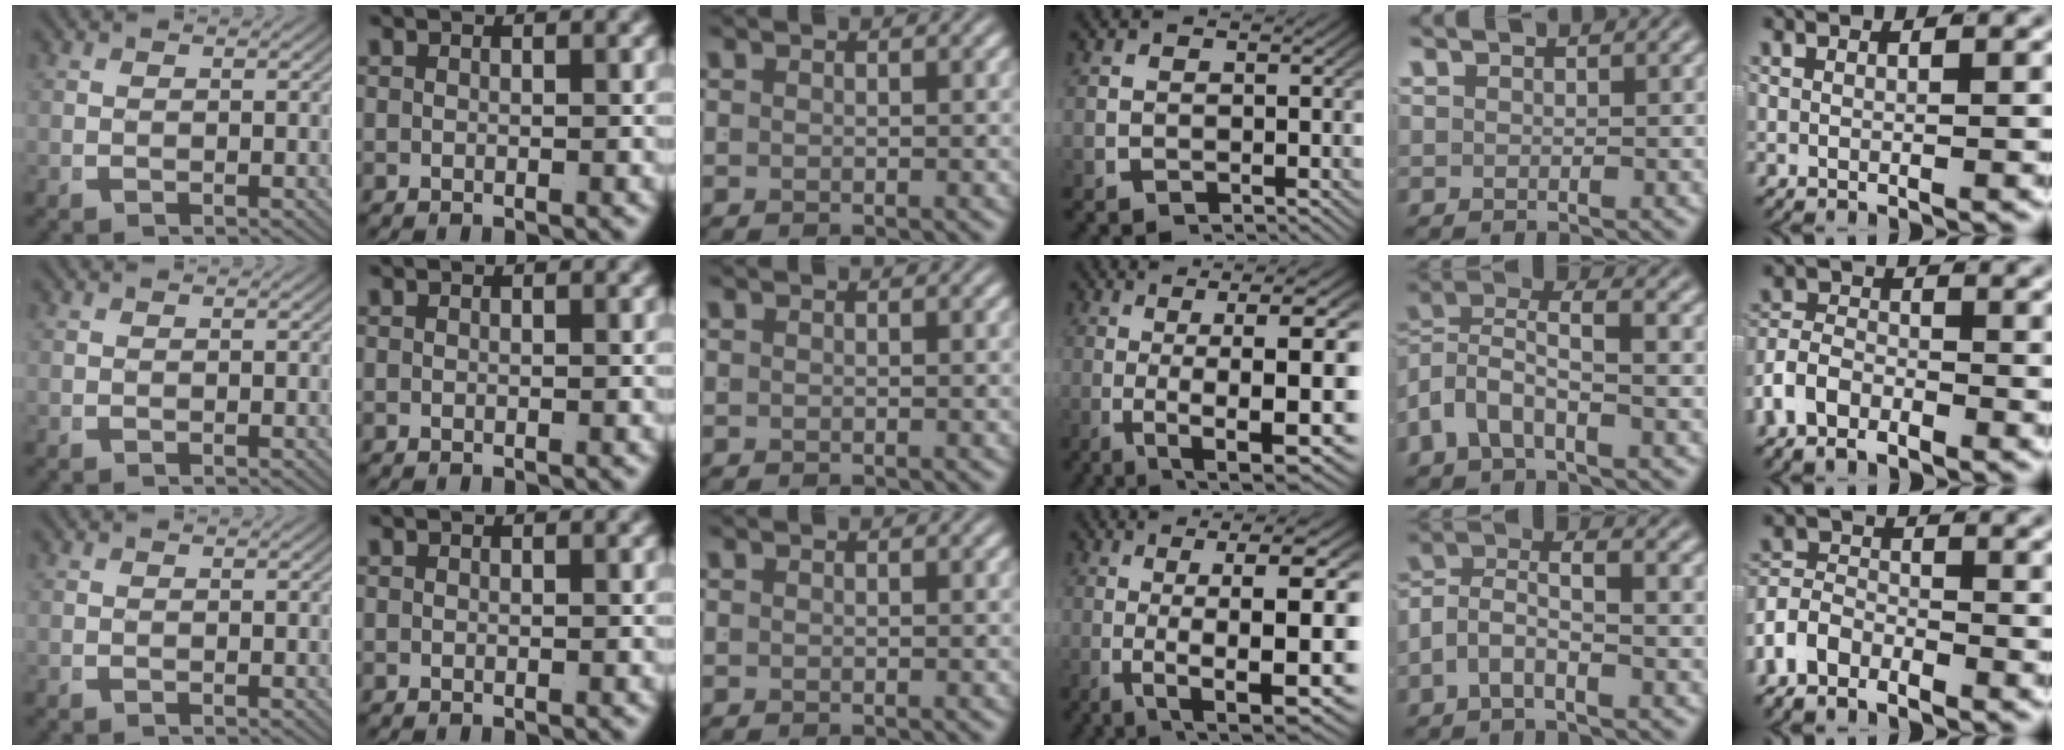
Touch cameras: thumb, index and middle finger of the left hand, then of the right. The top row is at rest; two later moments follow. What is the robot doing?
{"motion": "lift_and_place", "object": "coat"}